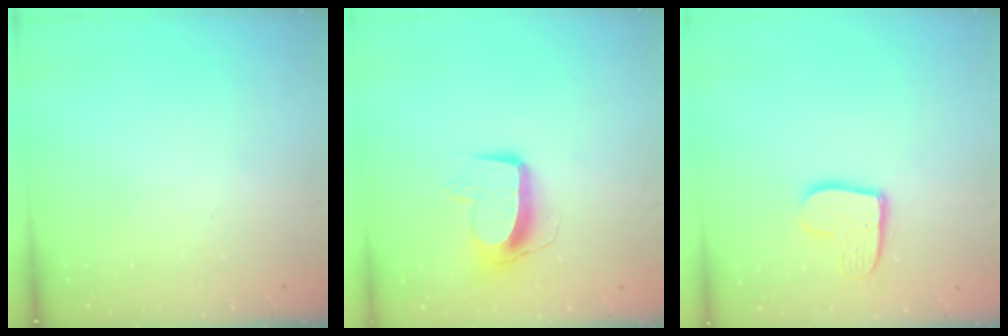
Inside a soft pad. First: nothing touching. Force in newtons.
{"total": 11.0, "press": 10.9, "slide": 0.7}
{"total": 11.6, "press": 11.6, "slide": 1.0}